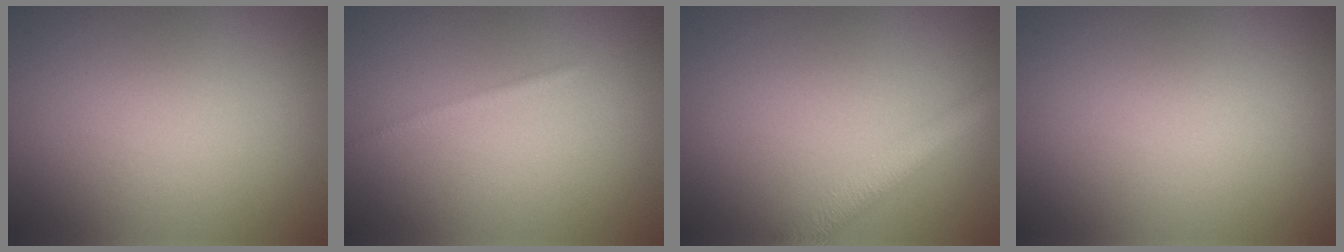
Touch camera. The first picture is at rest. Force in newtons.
{"total": 0.5, "press": 0.5, "slide": 0.1}
{"total": 3.2, "press": 3.2, "slide": 0.1}
{"total": 0.0}